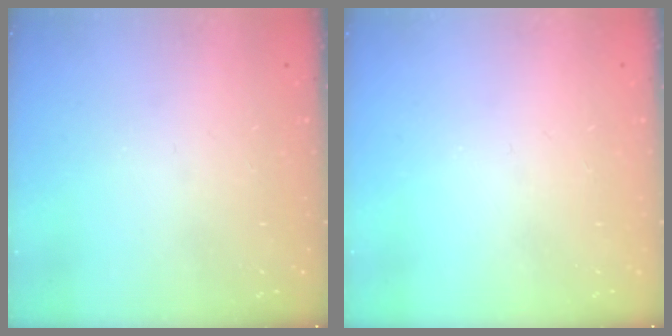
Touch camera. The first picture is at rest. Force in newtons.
{"total": 0.0}